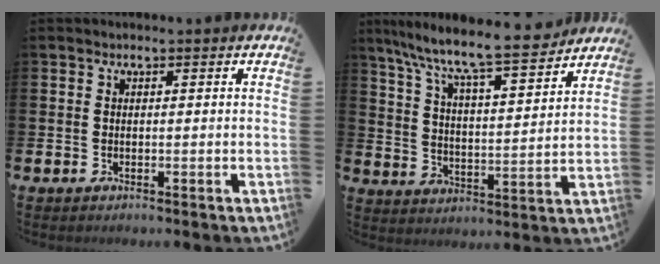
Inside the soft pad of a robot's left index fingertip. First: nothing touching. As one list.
[{"total": 9.0, "force": [8.2, 0.8, 3.5], "torque": [-0.095, -0.065, 0.134]}]